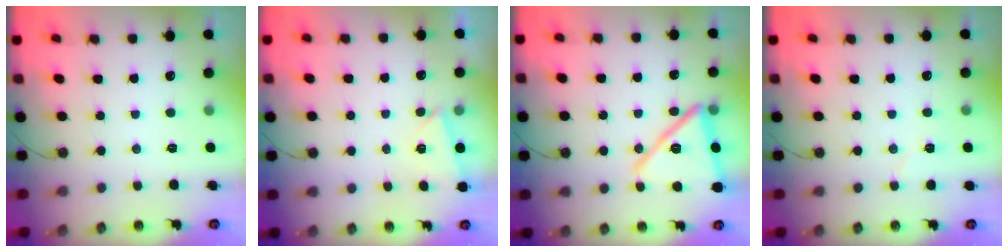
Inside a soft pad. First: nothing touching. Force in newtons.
{"total": 2.8, "press": 1.7, "slide": 2.2}
{"total": 17.7, "press": 16.3, "slide": 6.9}
{"total": 4.8, "press": 4.1, "slide": 2.5}